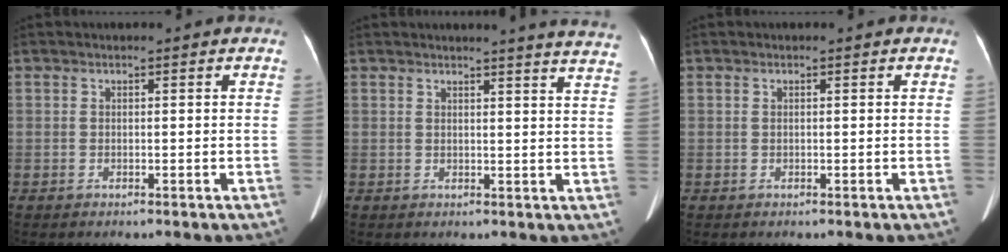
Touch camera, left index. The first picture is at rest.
{"total": 11.9, "force": [11.4, -0.7, 3.5], "torque": [-0.034, -0.065, 0.101]}
{"total": 0.0}